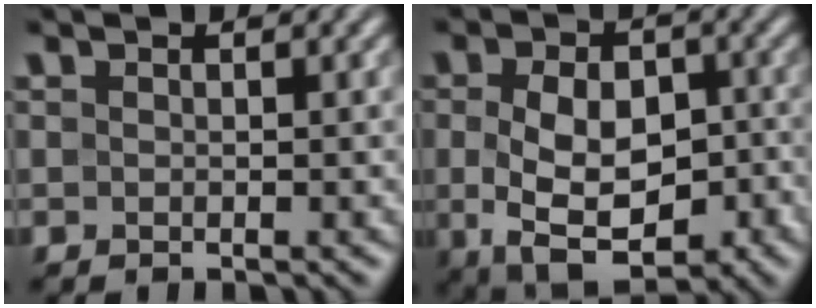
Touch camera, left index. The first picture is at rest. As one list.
[{"total": 8.4, "force": [-1.5, 4.9, 6.7], "torque": [-0.122, -0.015, -0.025]}]